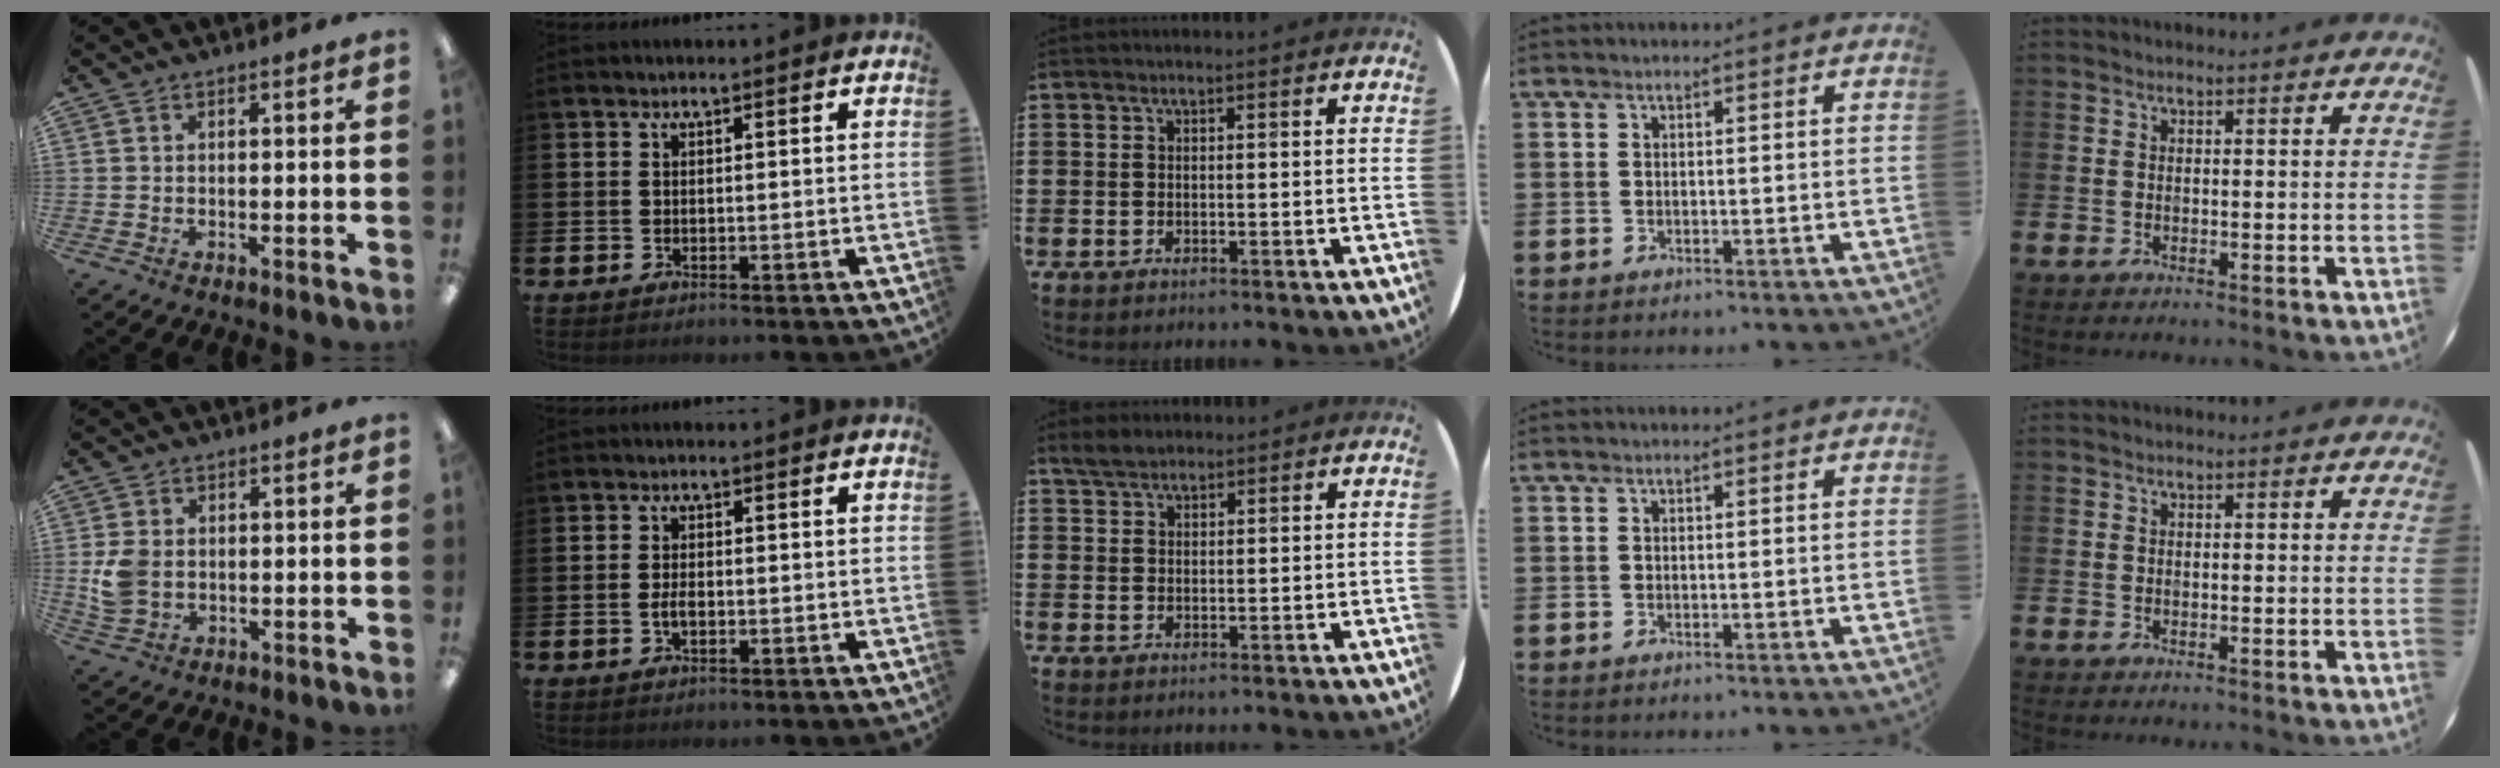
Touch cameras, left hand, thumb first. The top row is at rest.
{"thumb": {"total": 6.0, "force": [0.1, 4.7, 3.7], "torque": [-0.073, 0.004, 0.004]}, "index": {"total": 1.8, "force": [-0.4, 0.9, 1.5], "torque": [-0.025, 0.000, -0.010]}, "middle": {"total": 2.8, "force": [2.5, 1.0, 0.8], "torque": [-0.011, 0.002, 0.046]}}